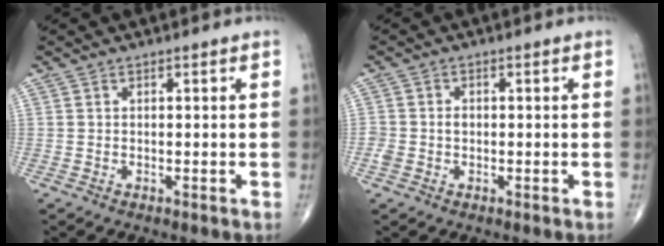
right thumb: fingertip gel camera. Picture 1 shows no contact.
{"total": 2.6, "force": [-0.4, 2.2, 1.4], "torque": [-0.022, 0.010, -0.004]}